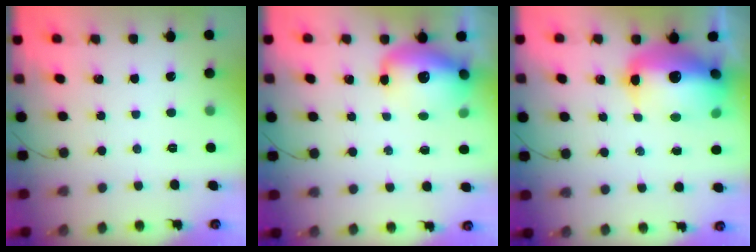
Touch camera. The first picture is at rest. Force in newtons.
{"total": 14.1, "press": 13.7, "slide": 3.3}
{"total": 19.2, "press": 17.0, "slide": 9.0}